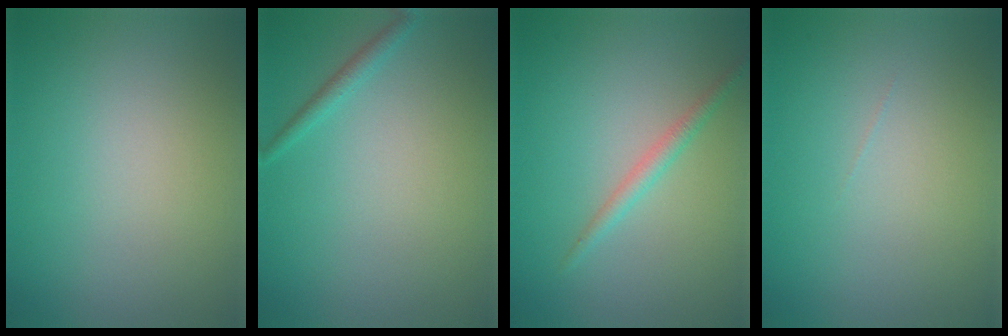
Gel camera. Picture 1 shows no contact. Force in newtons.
{"total": 1.1, "press": 1.1, "slide": 0.0}
{"total": 1.5, "press": 1.5, "slide": 0.0}
{"total": 0.0}